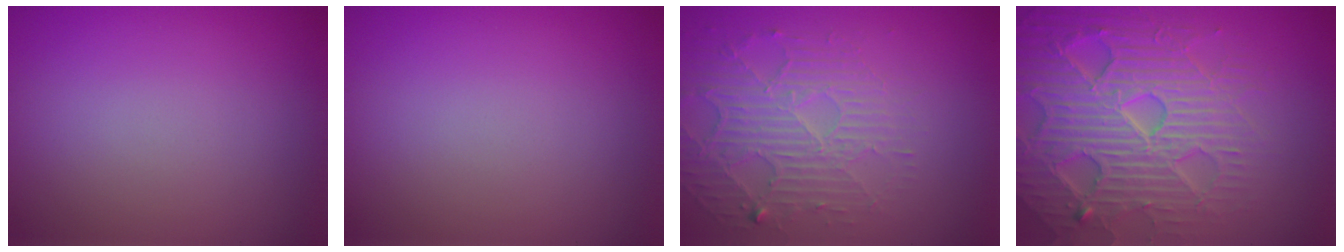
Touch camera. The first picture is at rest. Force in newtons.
{"total": 0.0}
{"total": 4.8, "press": 3.4, "slide": 3.4}
{"total": 7.2, "press": 7.0, "slide": 1.4}